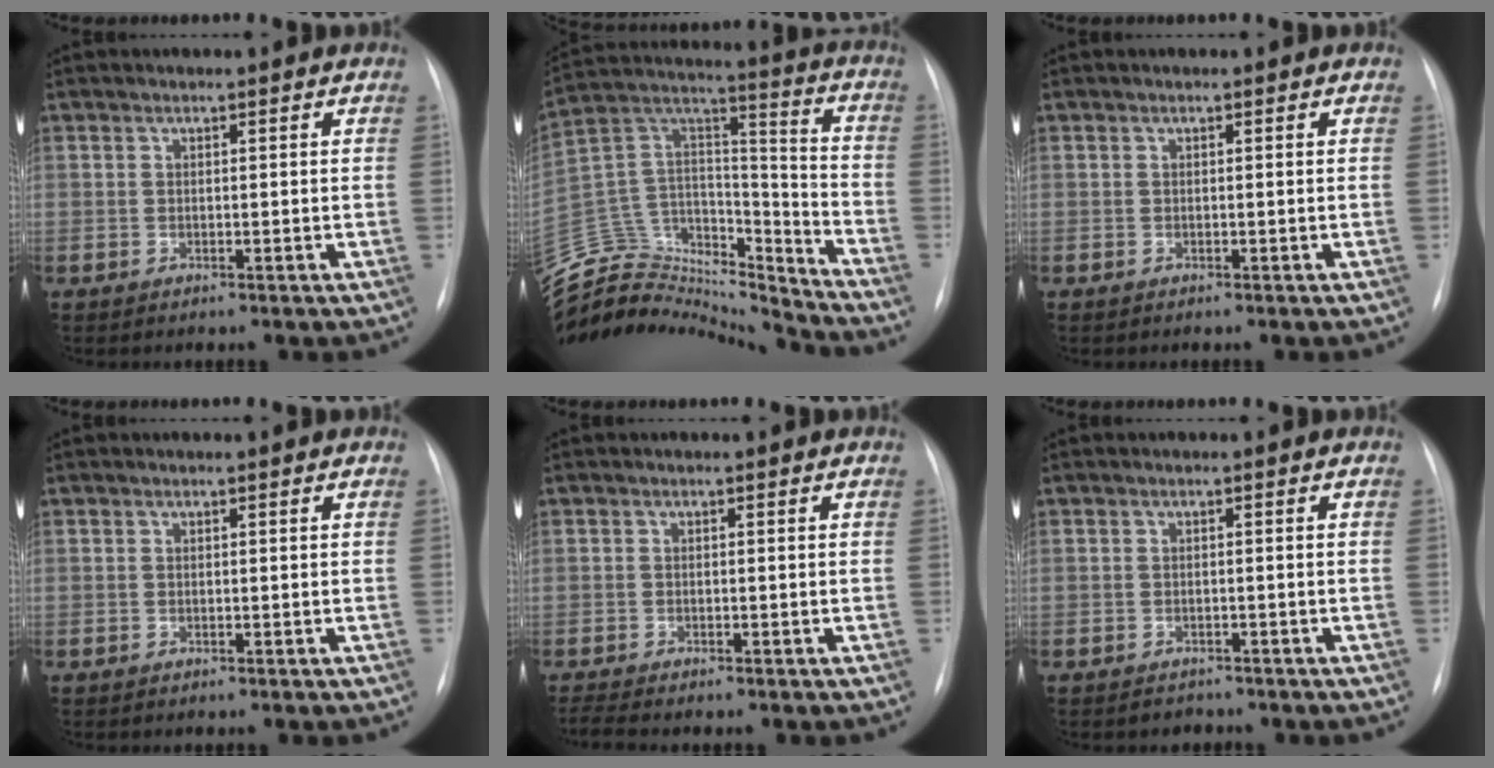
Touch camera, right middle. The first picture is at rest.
{"total": 24.3, "force": [-23.3, 5.5, 3.9], "torque": [-0.106, 0.060, -0.379]}
{"total": 0.0}
{"total": 0.0}
{"total": 1.8, "force": [-1.6, -0.2, 0.8], "torque": [-0.024, -0.007, -0.029]}
{"total": 1.4, "force": [-1.1, 0.7, -0.2], "torque": [0.000, 0.000, -0.016]}